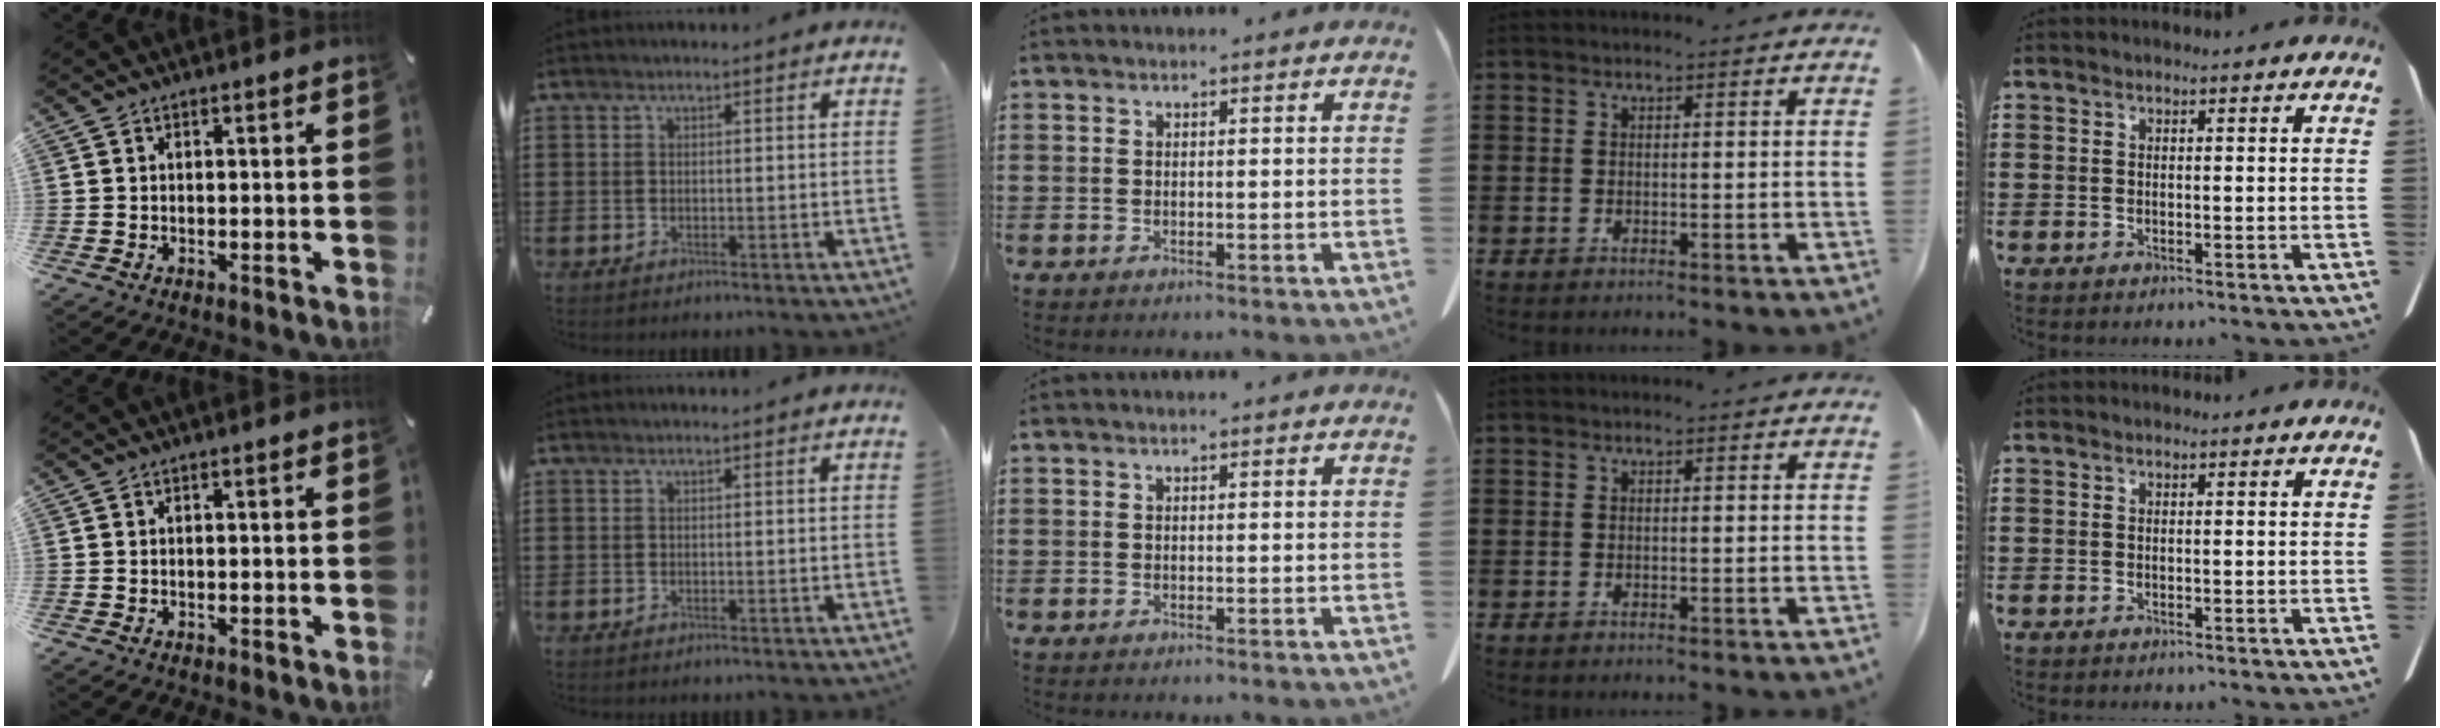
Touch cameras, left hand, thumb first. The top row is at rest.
{}